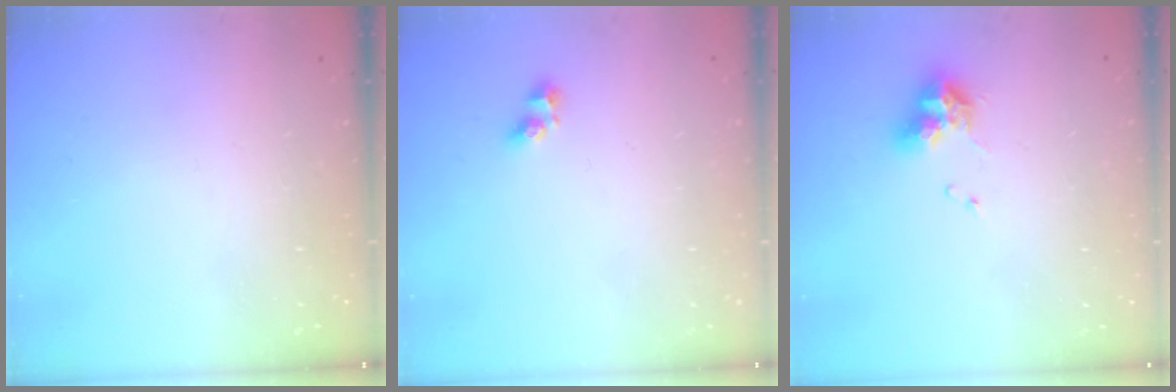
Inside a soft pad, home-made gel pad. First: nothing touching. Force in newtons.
{"total": 4.6, "press": 4.5, "slide": 0.5}
{"total": 8.6, "press": 8.5, "slide": 0.6}